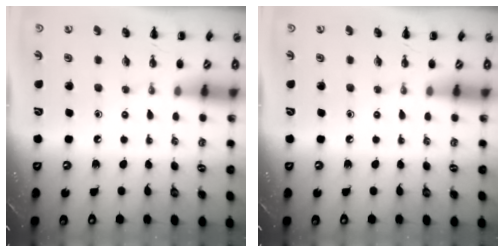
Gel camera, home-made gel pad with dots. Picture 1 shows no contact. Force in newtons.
{"total": 0.0}